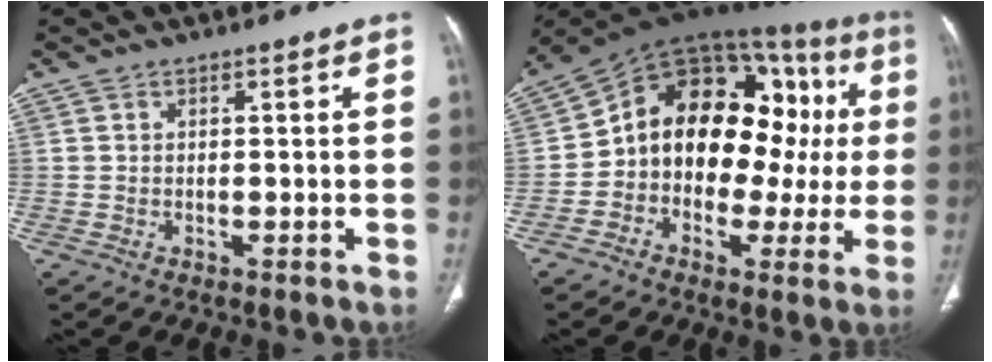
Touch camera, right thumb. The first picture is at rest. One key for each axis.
{"total": 23.0, "fx": 0.8, "fy": 15.2, "fz": 17.3, "tx": -0.207, "ty": 0.064, "tz": 0.008}